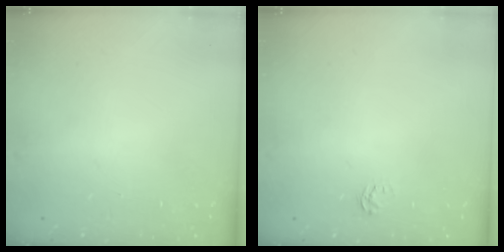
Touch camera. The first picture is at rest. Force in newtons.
{"total": 2.5, "press": 2.5, "slide": 0.4}